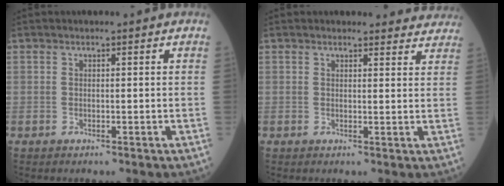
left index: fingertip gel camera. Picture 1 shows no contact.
{"total": 7.8, "force": [7.5, 2.1, 0.6], "torque": [0.028, -0.001, 0.056]}